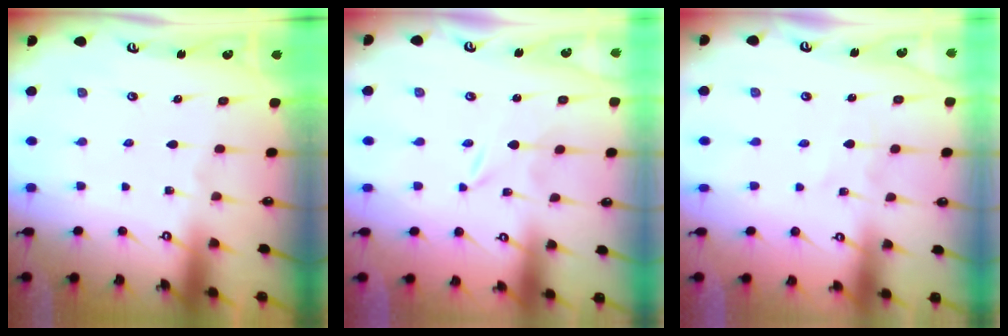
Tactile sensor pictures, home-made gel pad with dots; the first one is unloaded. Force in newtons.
{"total": 0.0}
{"total": 0.7, "press": 0.7, "slide": 0.0}